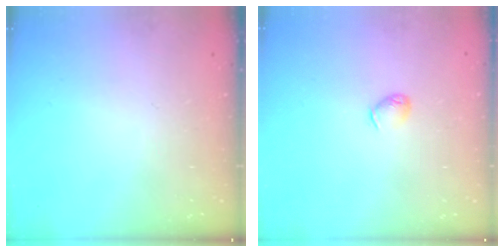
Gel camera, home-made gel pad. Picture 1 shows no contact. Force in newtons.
{"total": 3.3, "press": 3.2, "slide": 0.6}